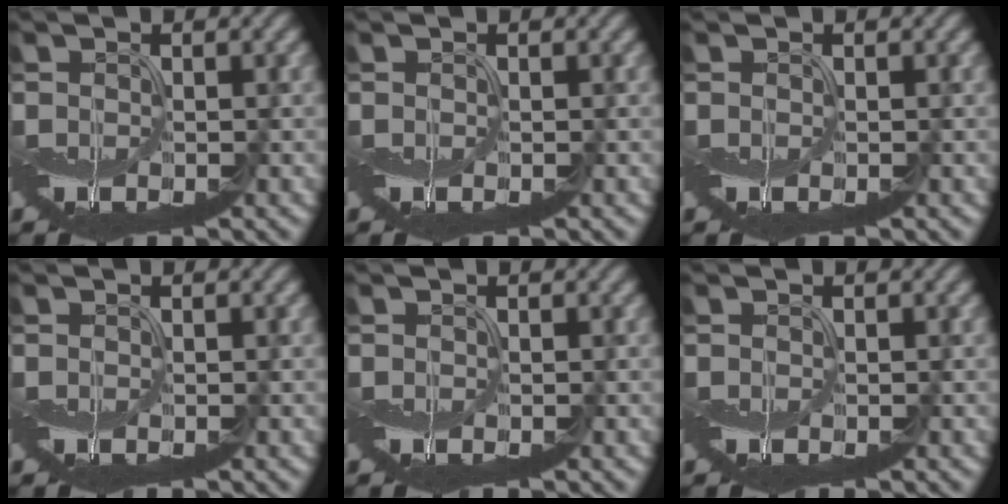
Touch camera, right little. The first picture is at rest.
{"total": 0.0}
{"total": 0.0}
{"total": 0.0}
{"total": 0.0}
{"total": 0.0}